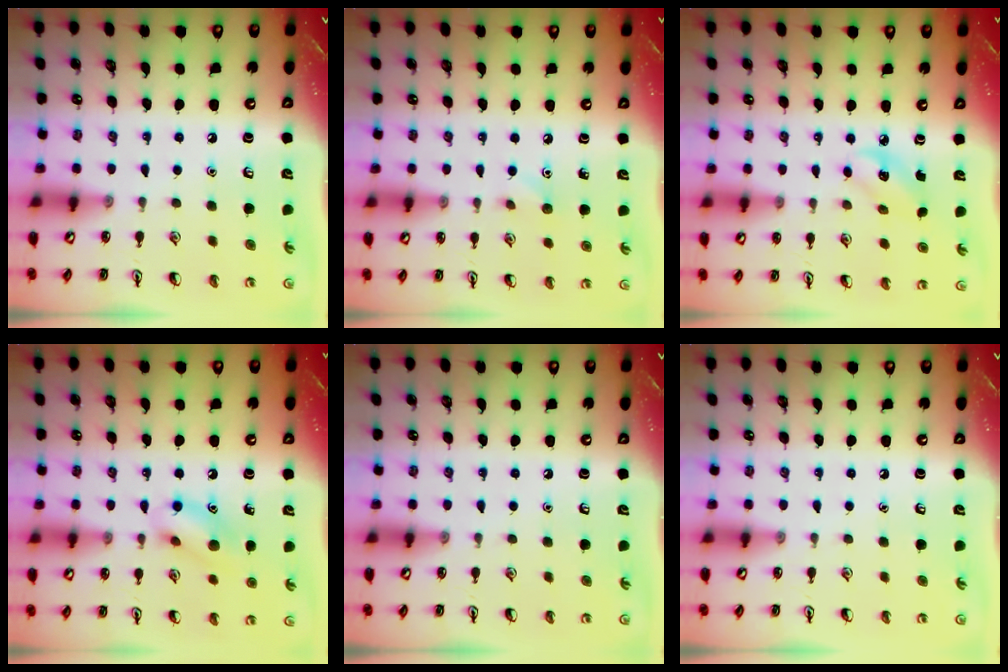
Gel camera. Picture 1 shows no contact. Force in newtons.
{"total": 4.7, "press": 4.4, "slide": 1.5}
{"total": 2.9, "press": 2.8, "slide": 0.7}
{"total": 10.5, "press": 10.5, "slide": 0.6}
{"total": 0.0}
{"total": 0.0}